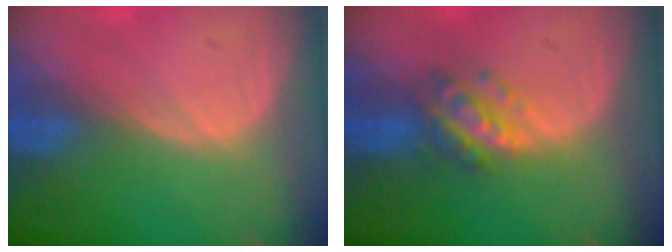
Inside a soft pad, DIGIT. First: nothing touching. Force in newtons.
{"total": 5.6, "press": 5.0, "slide": 2.5}